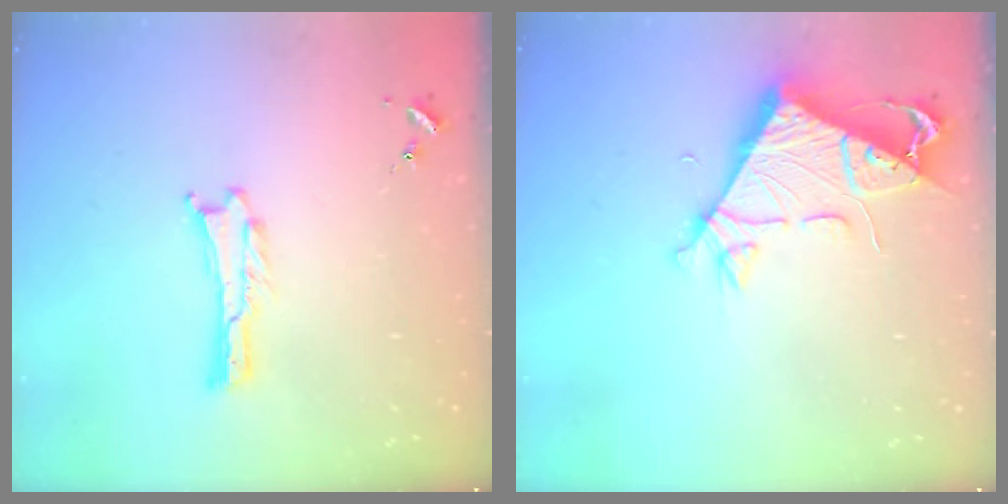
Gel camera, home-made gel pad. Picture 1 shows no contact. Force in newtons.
{"total": 7.1, "press": 7.1, "slide": 0.6}